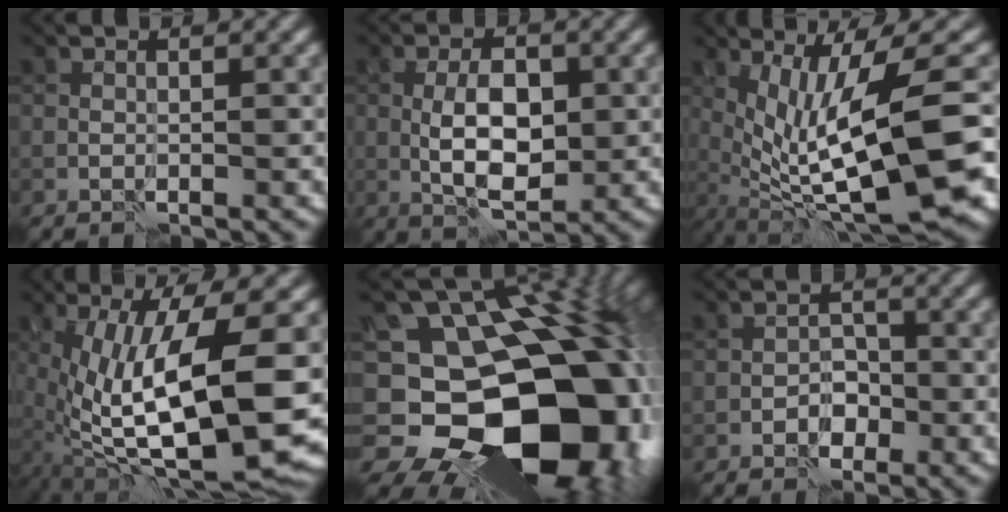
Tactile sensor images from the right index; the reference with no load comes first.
{"total": 5.3, "force": [-0.4, 2.7, 4.6], "torque": [-0.083, 0.001, -0.008]}
{"total": 12.2, "force": [-1.3, 2.8, 11.8], "torque": [-0.188, -0.009, -0.007]}
{"total": 13.8, "force": [-1.7, 4.5, 12.9], "torque": [-0.228, -0.013, -0.025]}
{"total": 18.8, "force": [-3.5, 13.9, 12.2], "torque": [-0.196, -0.014, -0.047]}
{"total": 1.8, "force": [-0.9, 1.4, 0.7], "torque": [-0.001, 0.007, -0.016]}